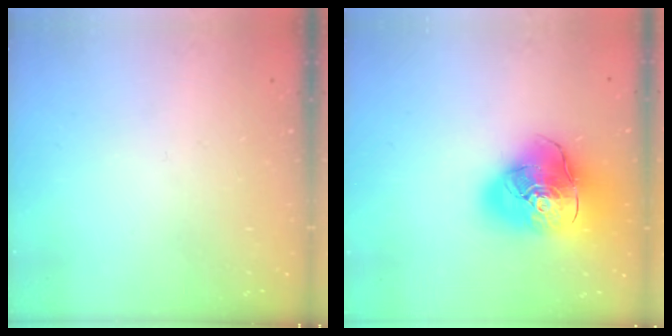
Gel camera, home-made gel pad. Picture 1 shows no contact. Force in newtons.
{"total": 22.5, "press": 22.3, "slide": 3.4}